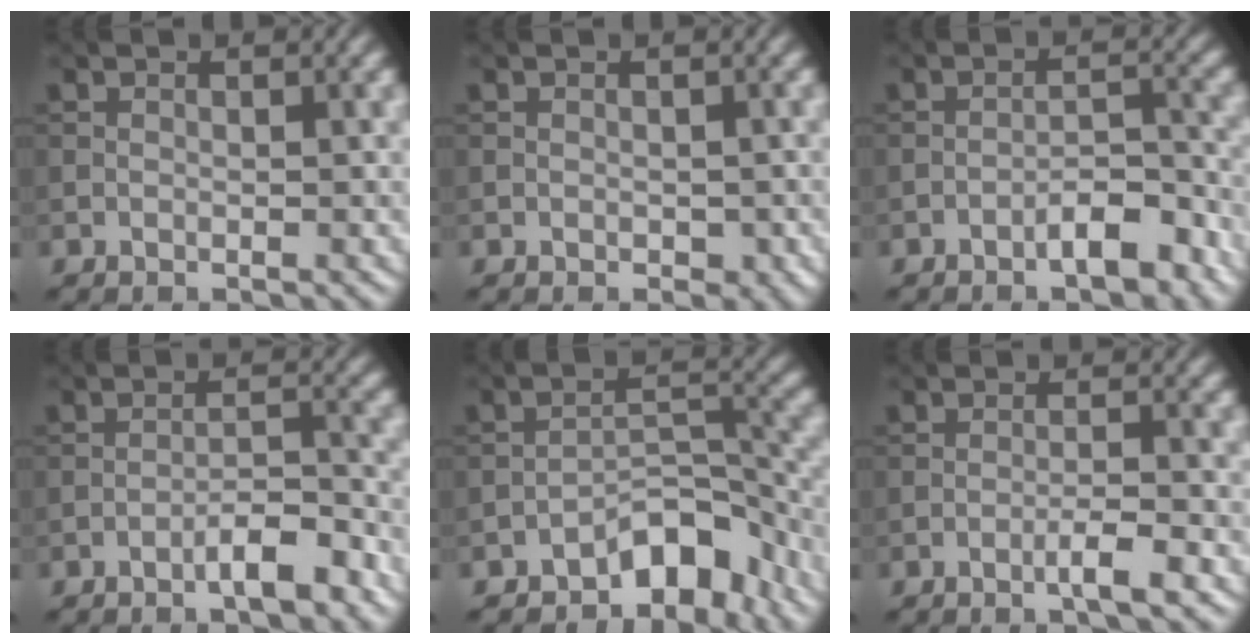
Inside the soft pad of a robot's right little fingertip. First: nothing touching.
{"total": 1.1, "force": [-0.3, 0.8, 0.7], "torque": [-0.008, -0.007, -0.003]}
{"total": 3.8, "force": [-2.4, 1.2, 2.8], "torque": [-0.040, 0.012, -0.040]}
{"total": 3.6, "force": [-2.3, 0.8, 2.7], "torque": [-0.043, 0.012, -0.042]}
{"total": 5.5, "force": [-3.9, 2.4, 3.0], "torque": [-0.027, 0.014, -0.068]}
{"total": 2.4, "force": [-1.3, 0.2, 2.0], "torque": [-0.031, 0.008, -0.028]}